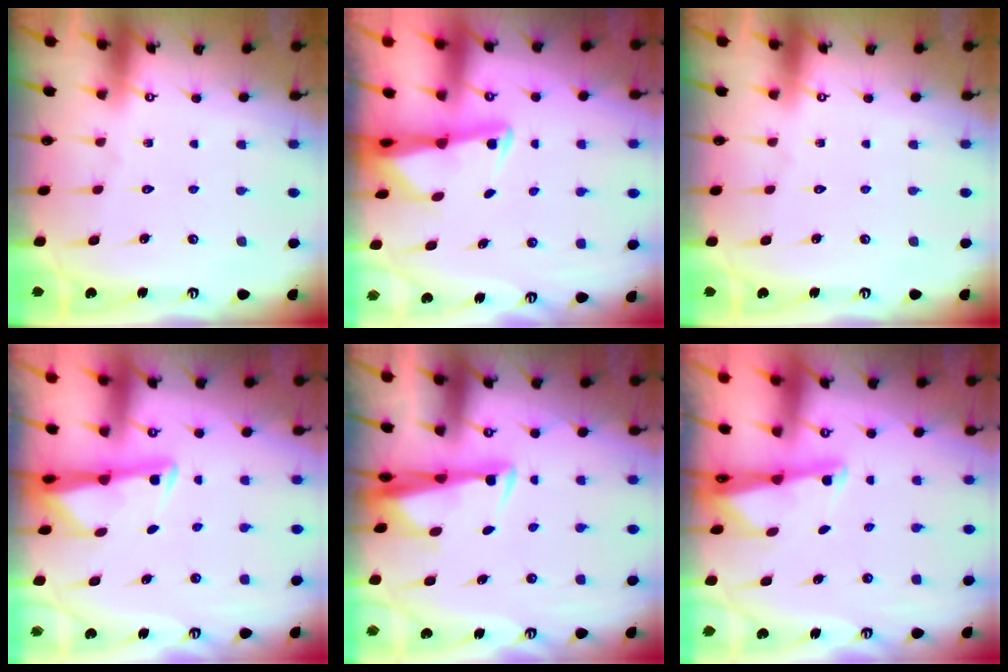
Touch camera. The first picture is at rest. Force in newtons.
{"total": 2.4, "press": 2.4, "slide": 0.5}
{"total": 0.0}
{"total": 3.2, "press": 3.2, "slide": 0.5}
{"total": 3.2, "press": 3.1, "slide": 0.7}
{"total": 1.9, "press": 1.9, "slide": 0.4}